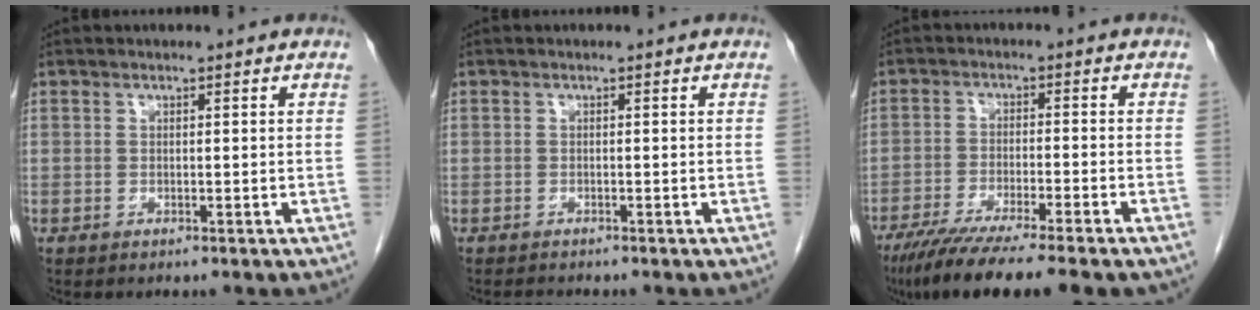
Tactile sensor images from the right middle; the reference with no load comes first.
{"total": 0.9, "force": [-0.9, 0.0, 0.1], "torque": [-0.011, -0.008, -0.014]}
{"total": 12.1, "force": [-9.4, 0.1, 7.6], "torque": [-0.119, -0.032, -0.148]}